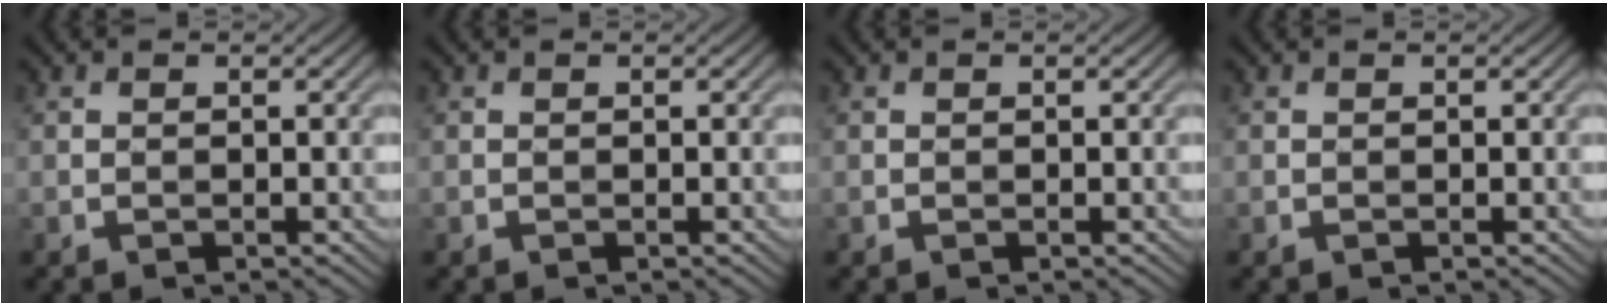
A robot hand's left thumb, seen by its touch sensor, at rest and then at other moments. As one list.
[{"total": 0.0}, {"total": 0.0}, {"total": 0.0}]